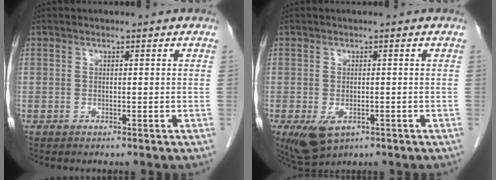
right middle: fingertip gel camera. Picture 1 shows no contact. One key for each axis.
{"total": 5.0, "fx": -2.2, "fy": 2.7, "fz": 3.6, "tx": -0.070, "ty": -0.012, "tz": -0.028}